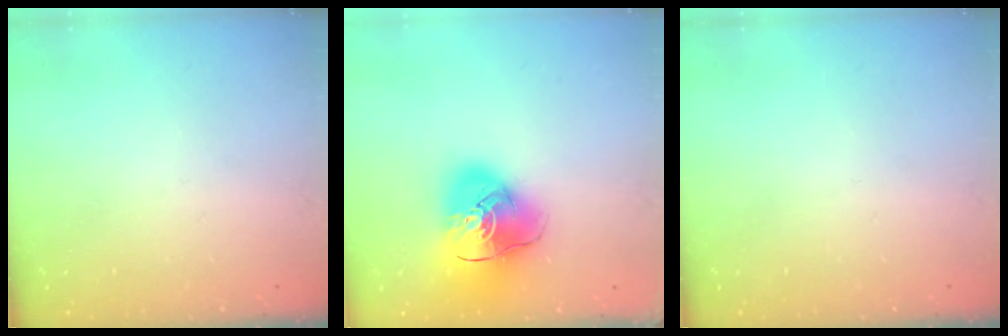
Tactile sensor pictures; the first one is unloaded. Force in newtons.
{"total": 18.1, "press": 17.9, "slide": 2.7}
{"total": 0.0}